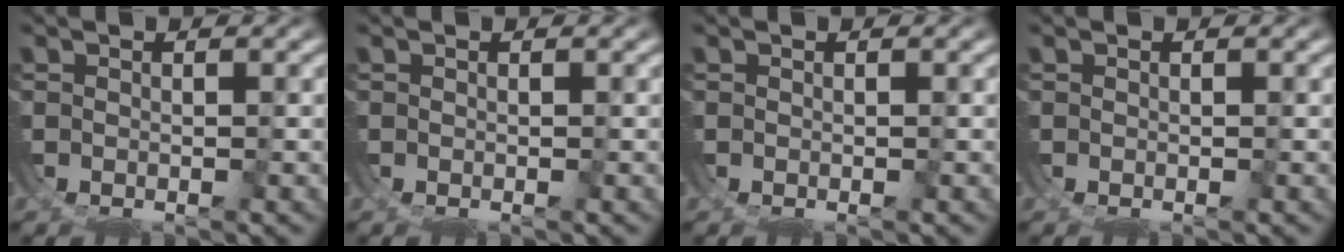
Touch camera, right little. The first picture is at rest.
{"total": 0.0}
{"total": 0.0}
{"total": 0.0}